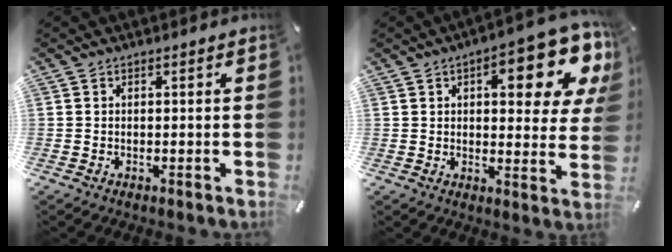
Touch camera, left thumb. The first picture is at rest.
{"total": 16.8, "force": [7.4, 6.7, 13.6], "torque": [-0.163, -0.039, 0.112]}